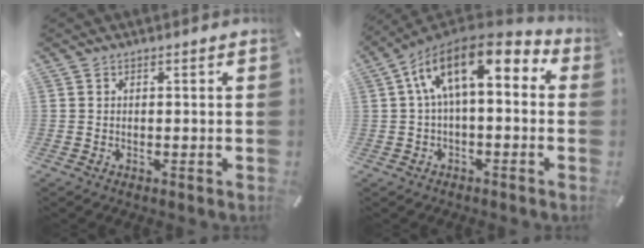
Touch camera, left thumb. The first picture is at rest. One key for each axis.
{"total": 14.7, "fx": 4.7, "fy": 6.7, "fz": 12.2, "tx": -0.223, "ty": -0.021, "tz": 0.080}